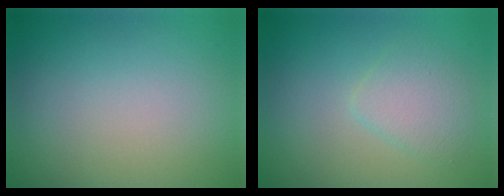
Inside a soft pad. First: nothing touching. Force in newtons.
{"total": 2.3, "press": 2.3, "slide": 0.0}